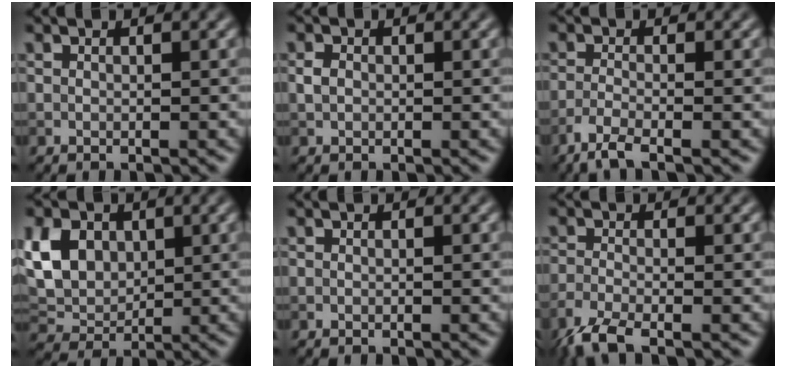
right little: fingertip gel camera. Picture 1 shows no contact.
{"total": 1.0, "force": [0.0, 0.8, 0.6], "torque": [-0.012, 0.000, -0.001]}
{"total": 2.8, "force": [-1.9, 0.5, 2.0], "torque": [-0.040, -0.006, -0.053]}
{"total": 6.3, "force": [1.6, 4.7, 3.9], "torque": [-0.090, 0.002, 0.028]}
{"total": 0.0}
{"total": 3.8, "force": [-2.8, 0.9, 2.4], "torque": [-0.055, -0.013, -0.068]}